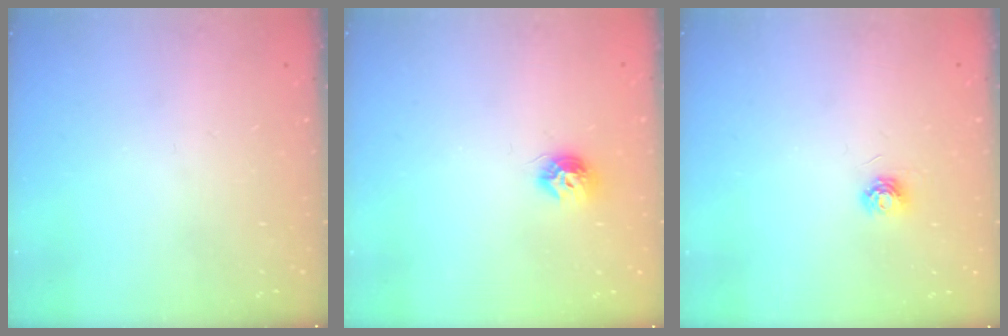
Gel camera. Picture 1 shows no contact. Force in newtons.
{"total": 7.6, "press": 7.6, "slide": 0.2}
{"total": 4.5, "press": 4.5, "slide": 0.5}